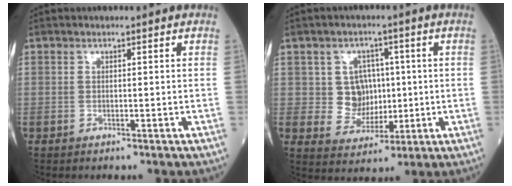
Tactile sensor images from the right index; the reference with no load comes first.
{"total": 5.8, "force": [0.7, 5.4, 1.9], "torque": [-0.028, 0.011, 0.020]}